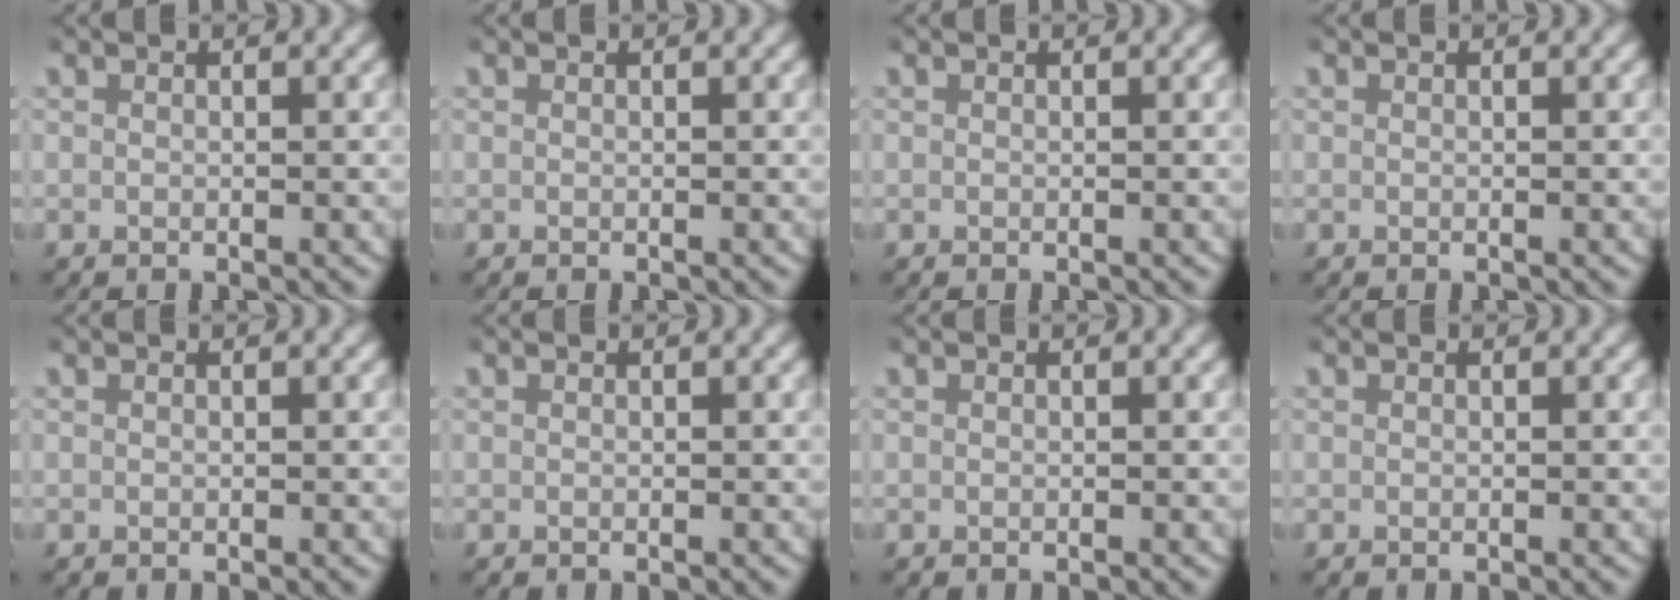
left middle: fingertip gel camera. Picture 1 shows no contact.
{"total": 0.0}
{"total": 0.0}
{"total": 0.0}
{"total": 0.0}
{"total": 0.0}
{"total": 0.0}
{"total": 0.0}